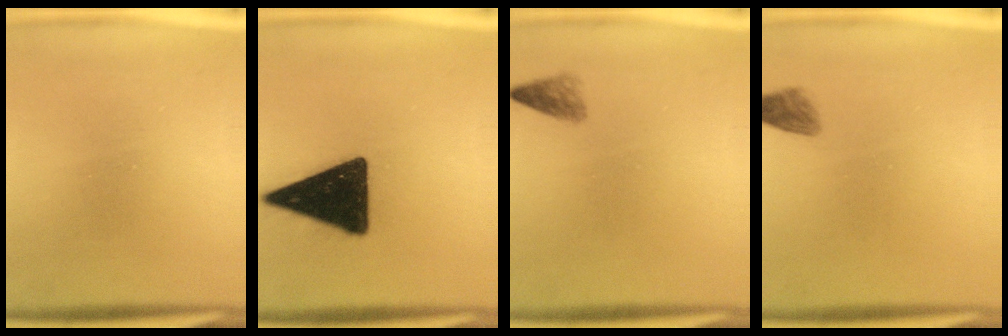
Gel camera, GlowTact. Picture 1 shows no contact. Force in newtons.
{"total": 17.1}
{"total": 1.7}
{"total": 1.9}